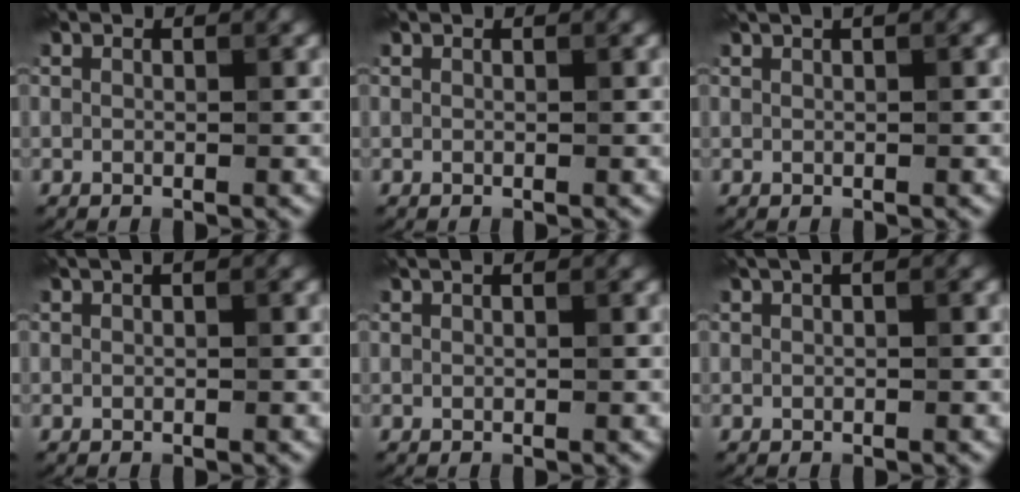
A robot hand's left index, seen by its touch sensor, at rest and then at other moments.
{"total": 0.0}
{"total": 1.9, "force": [1.2, 0.5, 1.4], "torque": [-0.018, 0.000, 0.013]}
{"total": 0.8, "force": [0.4, 0.1, 0.7], "torque": [-0.010, 0.006, 0.006]}
{"total": 0.7, "force": [0.5, 0.1, 0.5], "torque": [-0.011, 0.003, 0.004]}
{"total": 1.5, "force": [0.8, 0.3, 1.3], "torque": [-0.021, 0.002, 0.011]}